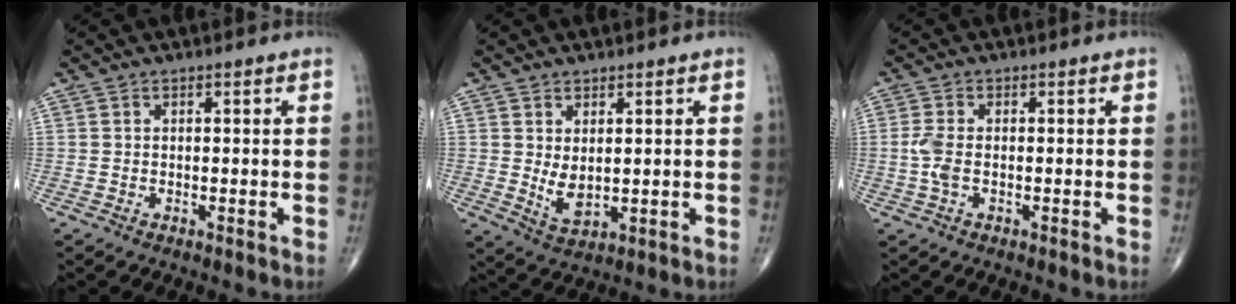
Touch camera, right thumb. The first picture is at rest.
{"total": 4.5, "force": [0.8, 2.4, 3.8], "torque": [-0.063, -0.015, 0.026]}
{"total": 3.3, "force": [-0.5, 1.6, 2.8], "torque": [-0.073, 0.002, -0.013]}